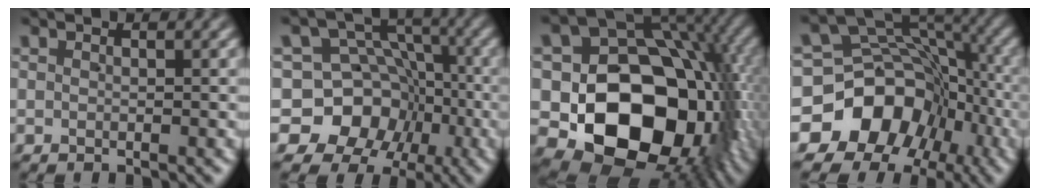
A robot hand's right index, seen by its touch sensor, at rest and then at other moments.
{"total": 17.2, "force": [-2.9, 15.8, 6.2], "torque": [-0.154, -0.064, -0.050]}
{"total": 26.9, "force": [-3.0, 19.6, 18.2], "torque": [-0.343, -0.083, -0.021]}
{"total": 18.4, "force": [-4.2, 15.5, 9.0], "torque": [-0.167, -0.045, -0.064]}